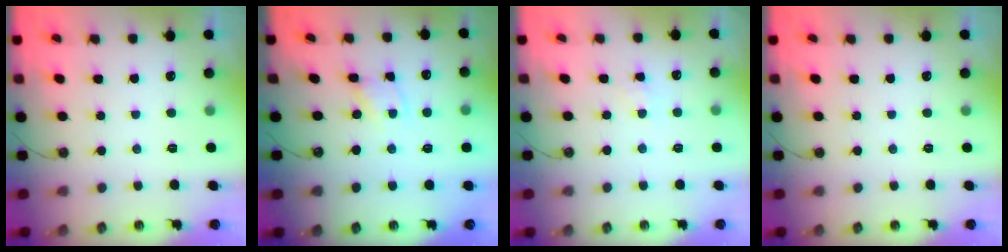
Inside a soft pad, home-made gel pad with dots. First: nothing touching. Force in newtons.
{"total": 1.4, "press": 1.4, "slide": 0.1}
{"total": 2.8, "press": 2.8, "slide": 0.5}
{"total": 0.0}